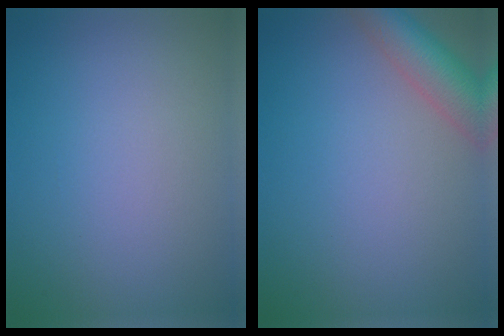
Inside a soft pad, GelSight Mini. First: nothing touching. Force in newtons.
{"total": 5.1, "press": 5.1, "slide": 0.3}